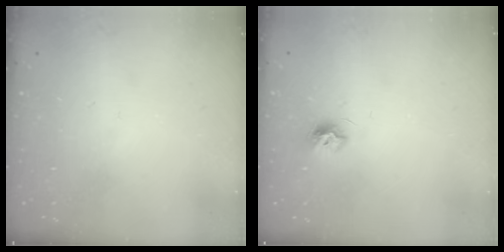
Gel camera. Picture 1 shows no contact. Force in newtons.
{"total": 7.1, "press": 7.0, "slide": 0.3}